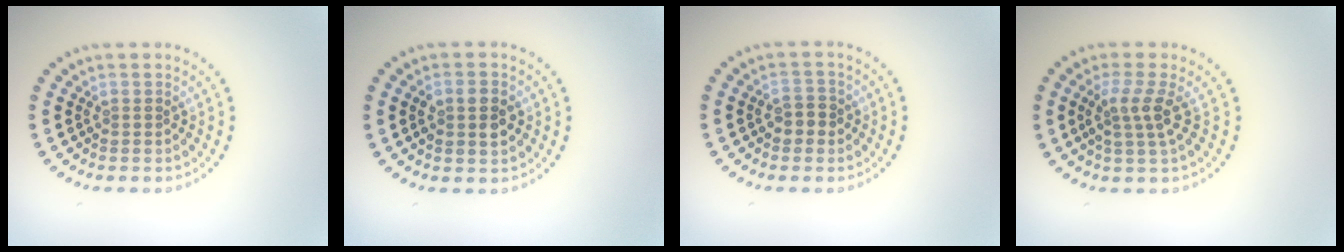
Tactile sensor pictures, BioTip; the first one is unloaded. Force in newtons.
{"total": 2.5, "press": 2.5, "slide": 0.3}
{"total": 1.8, "press": 1.8, "slide": 0.4}
{"total": 2.7, "press": 2.0, "slide": 1.9}